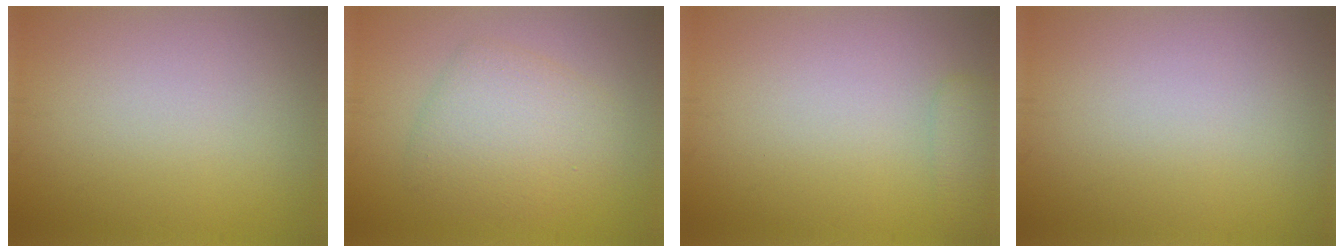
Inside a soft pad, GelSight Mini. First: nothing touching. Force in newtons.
{"total": 4.4, "press": 4.4, "slide": 0.2}
{"total": 1.5, "press": 1.5, "slide": 0.1}
{"total": 0.0}